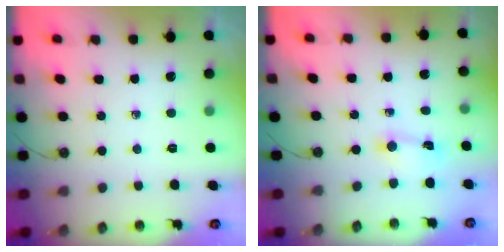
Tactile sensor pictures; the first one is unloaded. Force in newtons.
{"total": 1.5, "press": 1.5, "slide": 0.1}